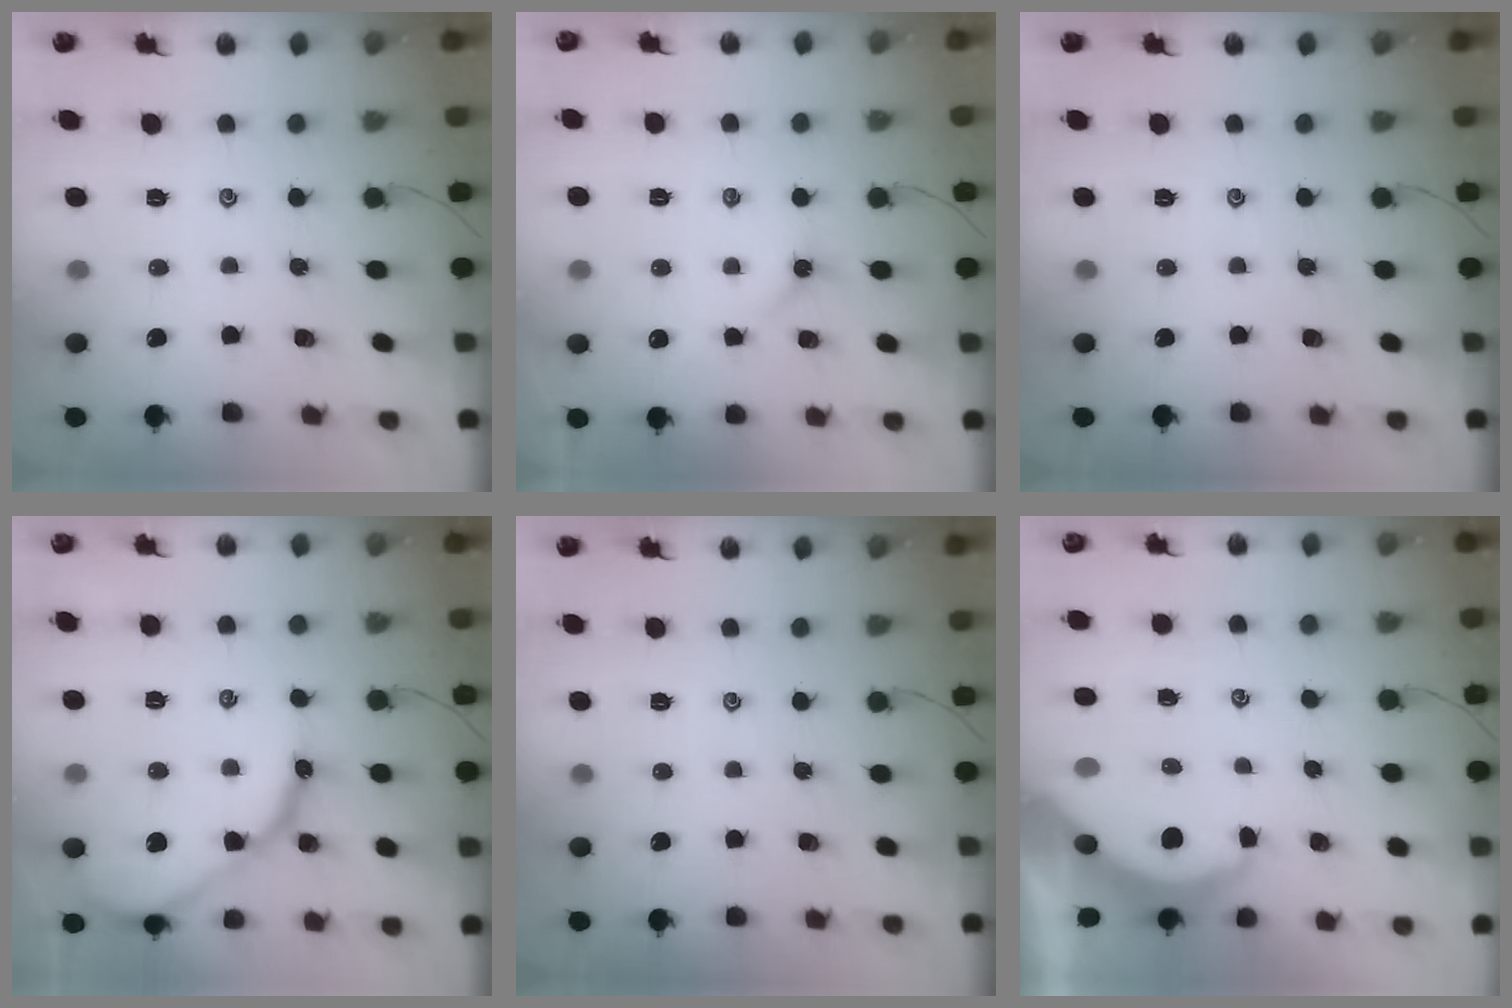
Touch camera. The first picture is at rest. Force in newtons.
{"total": 3.8, "press": 3.7, "slide": 0.5}
{"total": 0.0}
{"total": 13.7, "press": 13.7, "slide": 1.1}
{"total": 0.0}
{"total": 5.1, "press": 5.0, "slide": 0.5}